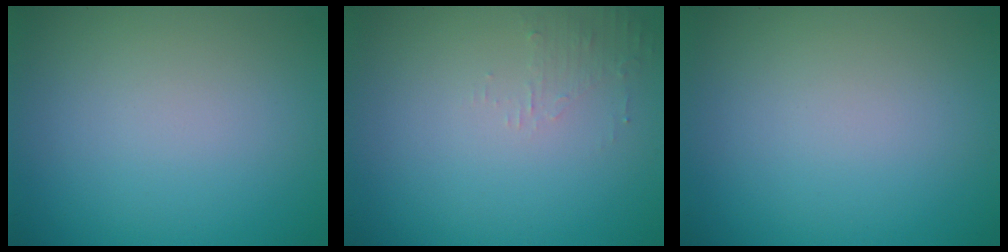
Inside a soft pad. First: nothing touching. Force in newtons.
{"total": 1.3, "press": 1.2, "slide": 0.3}
{"total": 0.0}